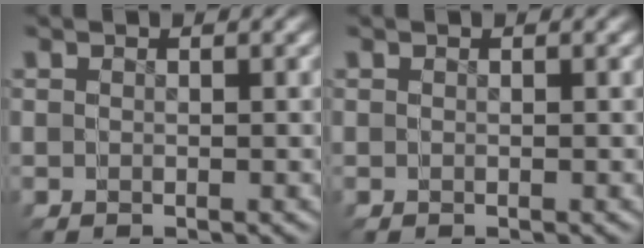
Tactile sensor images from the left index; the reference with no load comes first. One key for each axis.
{"total": 0.0}